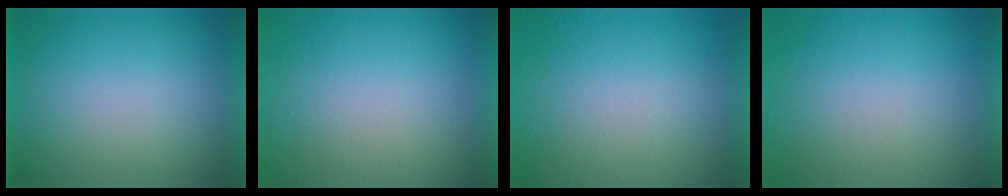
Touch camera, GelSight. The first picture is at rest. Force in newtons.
{"total": 9.5}
{"total": 4.7}
{"total": 5.5}